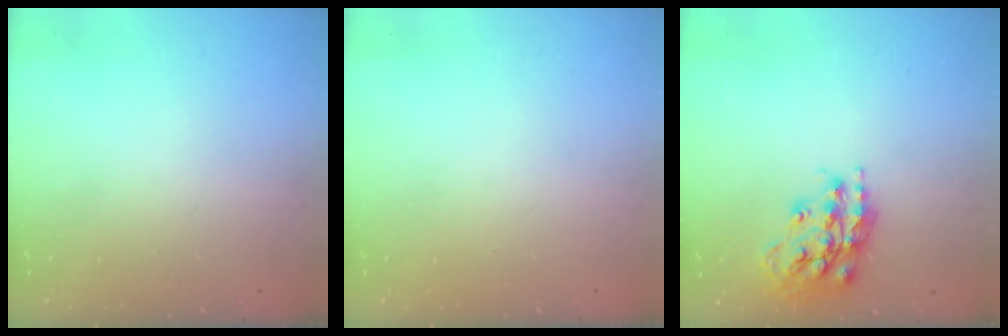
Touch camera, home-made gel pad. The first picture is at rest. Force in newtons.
{"total": 0.0}
{"total": 16.8, "press": 16.7, "slide": 1.5}